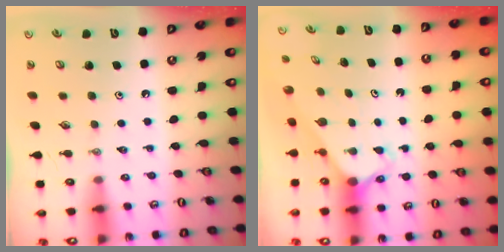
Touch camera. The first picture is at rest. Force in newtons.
{"total": 2.3, "press": 2.3, "slide": 0.2}